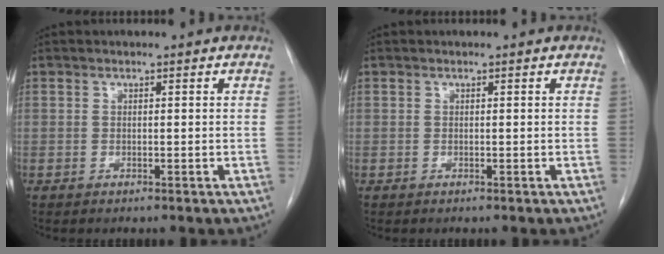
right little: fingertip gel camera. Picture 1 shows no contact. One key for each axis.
{"total": 0.0}